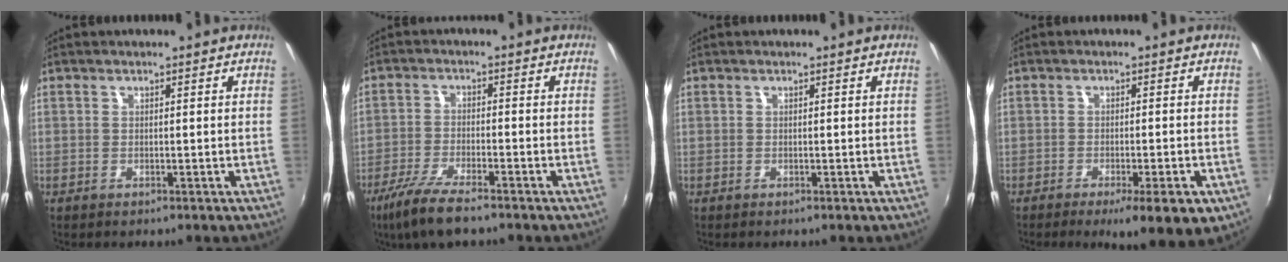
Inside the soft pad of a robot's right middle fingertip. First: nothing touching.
{"total": 8.6, "force": [-6.3, 1.5, 5.6], "torque": [-0.136, -0.024, -0.121]}
{"total": 0.0}
{"total": 7.9, "force": [-4.4, 1.1, 6.5], "torque": [-0.102, -0.020, -0.058]}